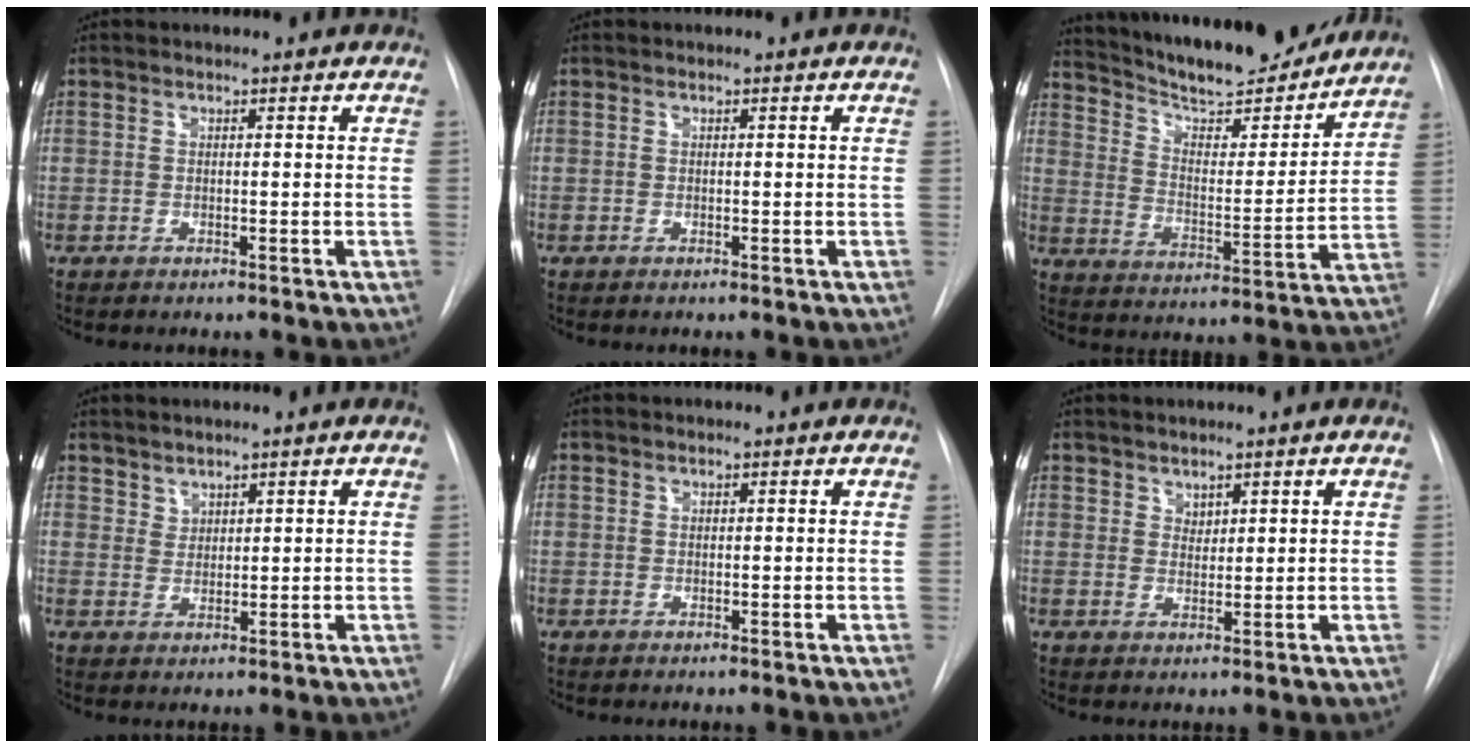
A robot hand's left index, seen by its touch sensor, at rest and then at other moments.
{"total": 0.0}
{"total": 21.0, "force": [19.1, 3.6, 8.2], "torque": [-0.135, -0.010, 0.284]}
{"total": 1.9, "force": [1.7, 0.7, 0.1], "torque": [0.005, 0.005, 0.034]}
{"total": 0.0}
{"total": 1.7, "force": [1.4, 0.8, 0.3], "torque": [0.000, 0.002, 0.027]}